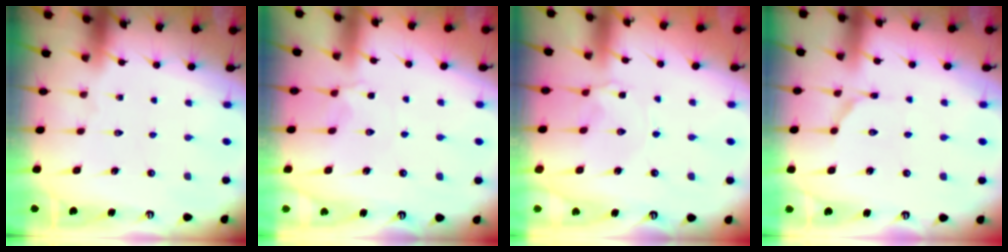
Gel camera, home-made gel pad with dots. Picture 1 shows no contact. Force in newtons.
{"total": 2.1, "press": 2.0, "slide": 0.8}
{"total": 2.7, "press": 2.7, "slide": 0.5}
{"total": 4.4, "press": 4.4, "slide": 0.5}